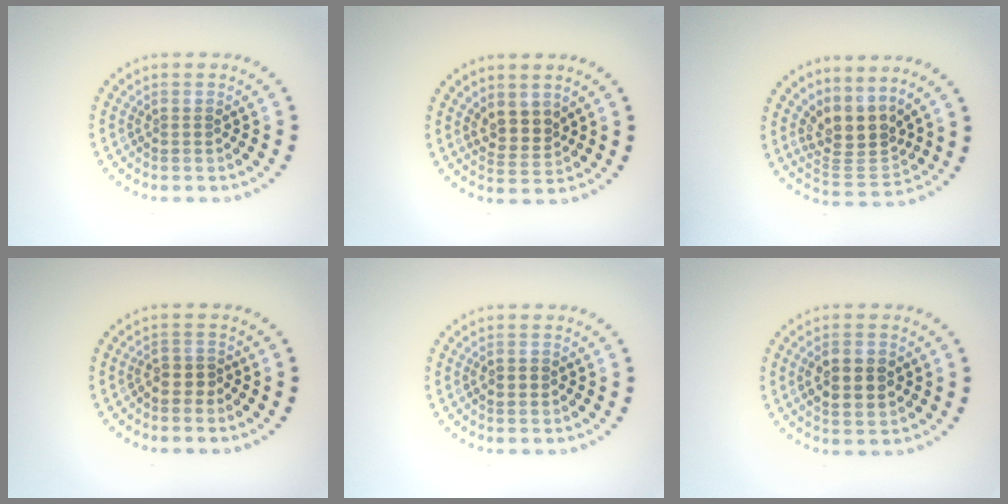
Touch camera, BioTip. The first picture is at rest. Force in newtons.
{"total": 2.5, "press": 2.2, "slide": 1.2}
{"total": 3.9, "press": 3.0, "slide": 2.5}
{"total": 1.5, "press": 1.2, "slide": 0.9}
{"total": 1.5, "press": 1.5, "slide": 0.1}
{"total": 4.6, "press": 4.6, "slide": 0.4}